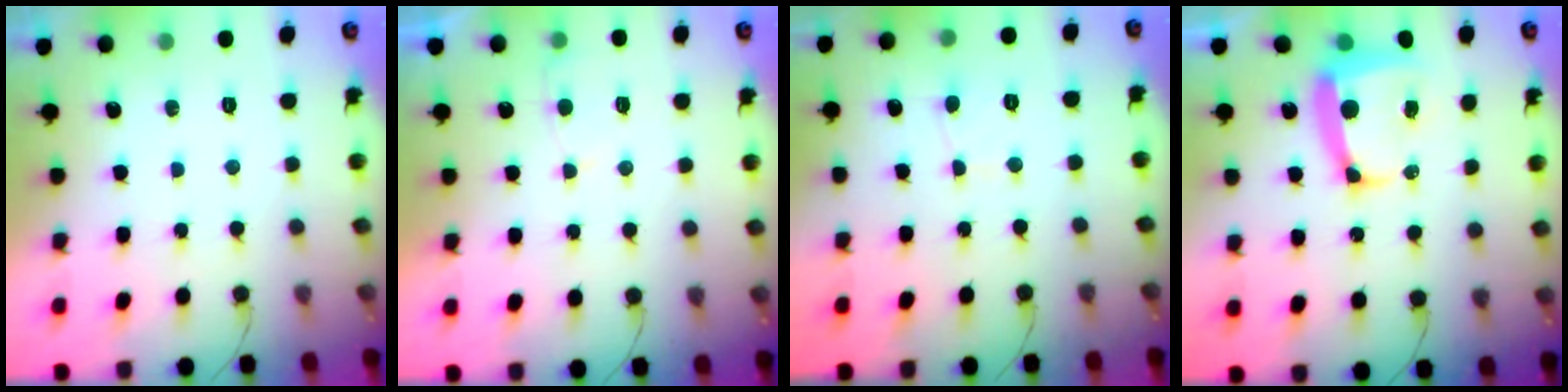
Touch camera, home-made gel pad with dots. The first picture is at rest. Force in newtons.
{"total": 3.0, "press": 3.0, "slide": 0.4}
{"total": 2.8, "press": 2.8, "slide": 0.3}
{"total": 10.6, "press": 10.6, "slide": 1.2}